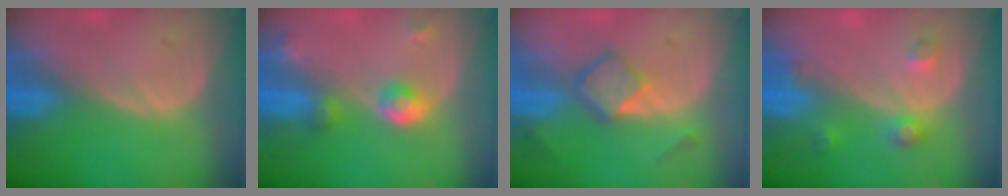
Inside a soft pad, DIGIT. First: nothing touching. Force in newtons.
{"total": 4.8, "press": 4.3, "slide": 2.1}
{"total": 5.2, "press": 4.6, "slide": 2.4}
{"total": 3.5, "press": 3.4, "slide": 1.0}